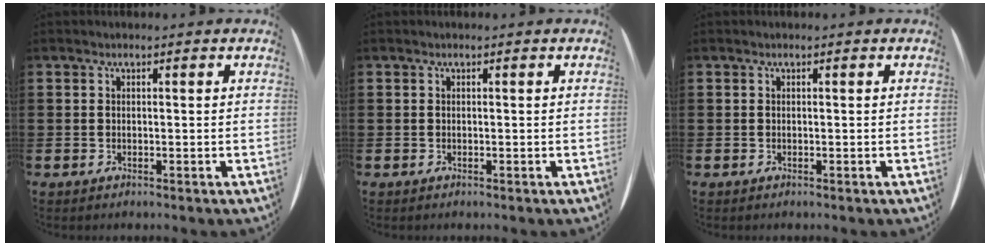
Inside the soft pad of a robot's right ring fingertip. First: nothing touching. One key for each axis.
{"total": 0.0}
{"total": 0.0}